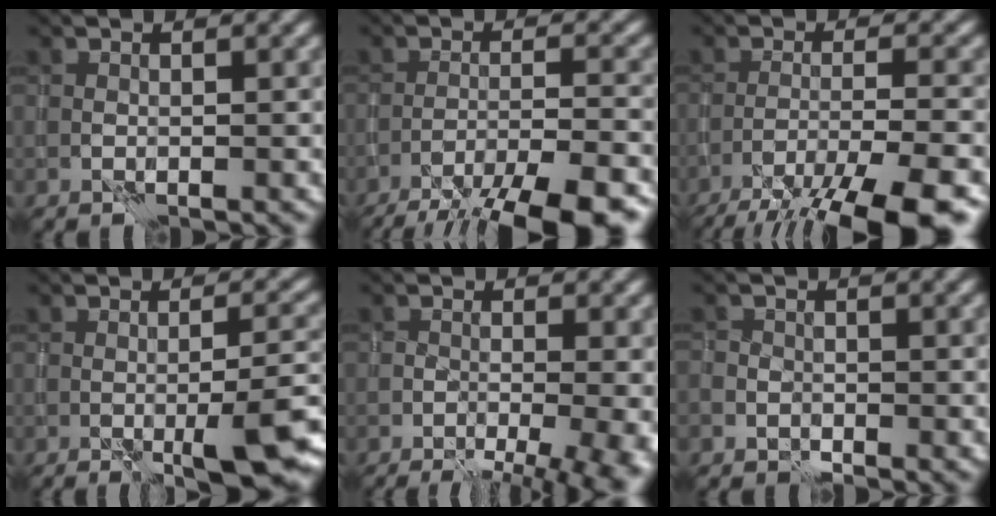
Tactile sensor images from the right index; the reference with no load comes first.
{"total": 11.3, "force": [-9.3, 2.0, 6.1], "torque": [-0.089, -0.010, -0.129]}
{"total": 10.2, "force": [-7.8, 1.6, 6.4], "torque": [-0.090, -0.012, -0.119]}
{"total": 6.8, "force": [-2.4, 1.4, 6.2], "torque": [-0.094, -0.001, -0.035]}
{"total": 10.2, "force": [-5.4, 4.2, 7.5], "torque": [-0.057, -0.004, -0.055]}
{"total": 1.7, "force": [-0.8, 1.5, 0.2], "torque": [0.005, -0.003, -0.015]}